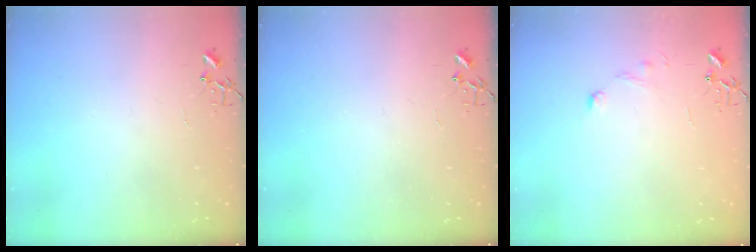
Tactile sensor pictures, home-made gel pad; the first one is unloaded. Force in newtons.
{"total": 0.0}
{"total": 6.1, "press": 6.0, "slide": 0.6}